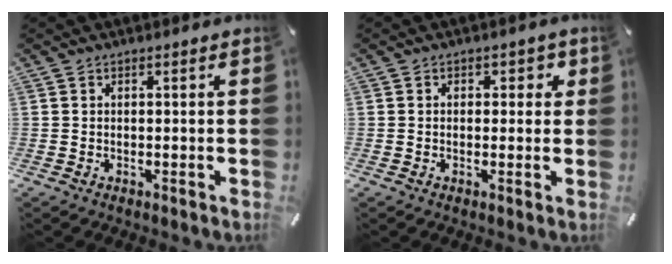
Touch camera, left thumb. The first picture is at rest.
{"total": 2.1, "force": [0.1, 1.6, 1.4], "torque": [-0.013, 0.002, -0.005]}